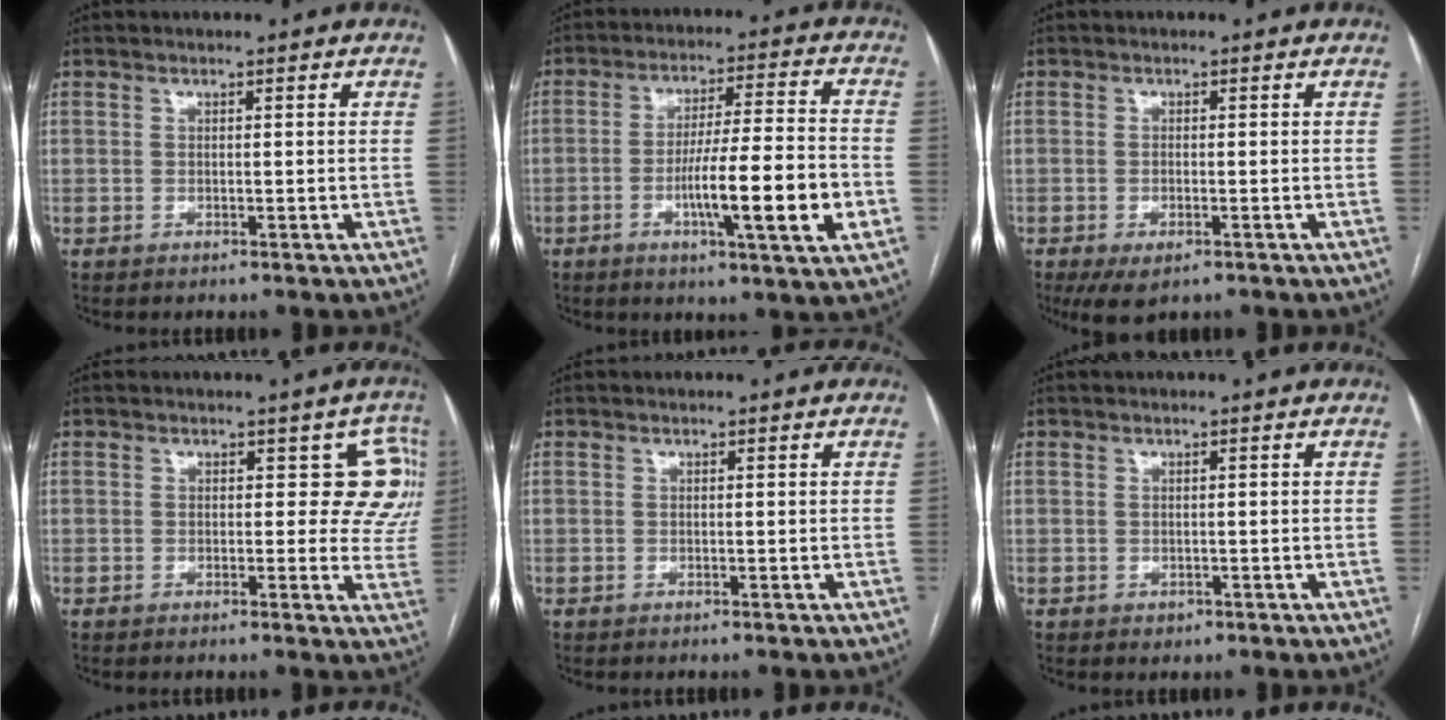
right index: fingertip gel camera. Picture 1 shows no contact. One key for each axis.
{"total": 13.8, "fx": -3.9, "fy": 0.4, "fz": 13.2, "tx": -0.220, "ty": -0.004, "tz": -0.063}
{"total": 4.4, "fx": -2.4, "fy": 1.8, "fz": 3.2, "tx": -0.060, "ty": -0.010, "tz": -0.033}
{"total": 7.4, "fx": 2.1, "fy": 4.4, "fz": 5.5, "tx": -0.022, "ty": 0.011, "tz": 0.014}
{"total": 0.0}
{"total": 1.0, "fx": -0.3, "fy": 0.9, "fz": 0.3, "tx": -0.006, "ty": 0.002, "tz": -0.001}